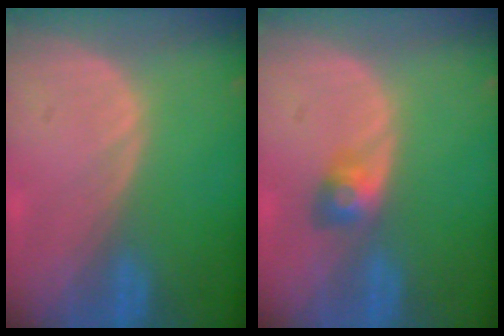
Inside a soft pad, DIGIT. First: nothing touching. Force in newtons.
{"total": 3.0, "press": 2.7, "slide": 1.4}